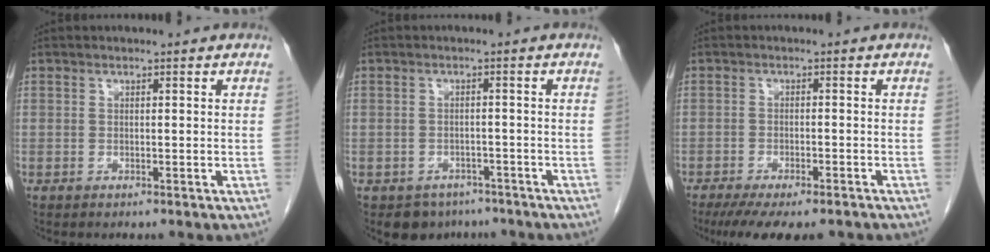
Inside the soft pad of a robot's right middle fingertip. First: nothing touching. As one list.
[{"total": 4.6, "force": [-3.5, 3.0, 0.3], "torque": [0.002, 0.008, -0.047]}, {"total": 11.1, "force": [-8.8, 2.8, 6.2], "torque": [-0.090, -0.014, -0.126]}]